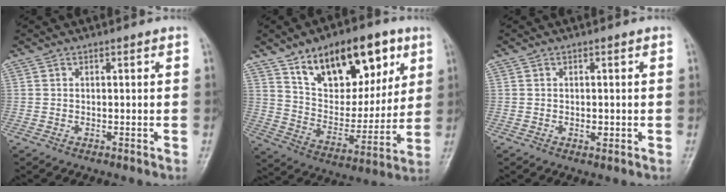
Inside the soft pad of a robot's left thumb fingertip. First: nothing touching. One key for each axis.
{"total": 21.6, "fx": 11.5, "fy": 11.4, "fz": 14.3, "tx": -0.166, "ty": -0.042, "tz": 0.194}
{"total": 1.4, "fx": -0.2, "fy": 0.9, "fz": 1.1, "tx": -0.013, "ty": -0.001, "tz": -0.002}